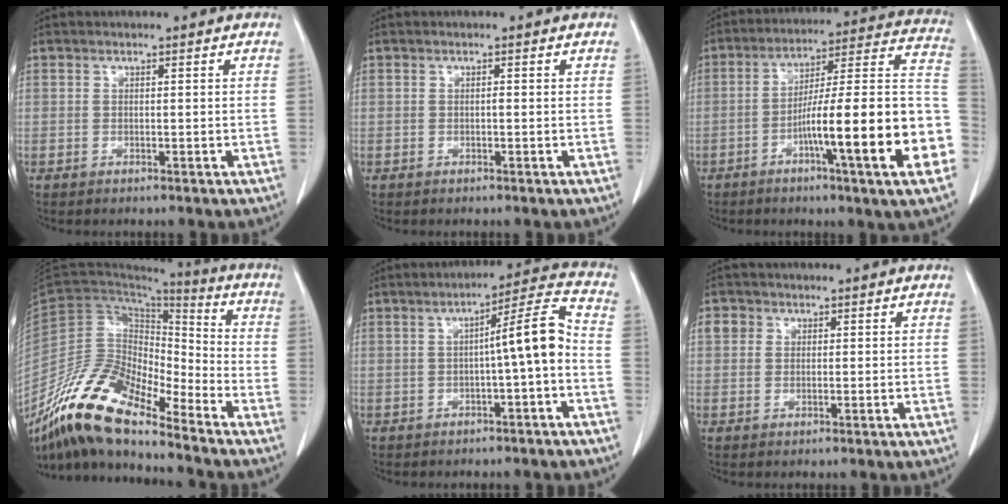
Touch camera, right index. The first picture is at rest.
{"total": 0.0}
{"total": 22.1, "force": [-6.9, 0.6, 21.0], "torque": [-0.241, 0.012, -0.105]}
{"total": 15.6, "force": [-12.7, 4.0, 8.1], "torque": [-0.153, 0.015, -0.239]}
{"total": 7.4, "force": [-1.1, -0.2, 7.4], "torque": [-0.106, 0.022, -0.017]}
{"total": 2.2, "force": [0.8, 1.9, 0.7], "torque": [-0.011, 0.009, 0.012]}